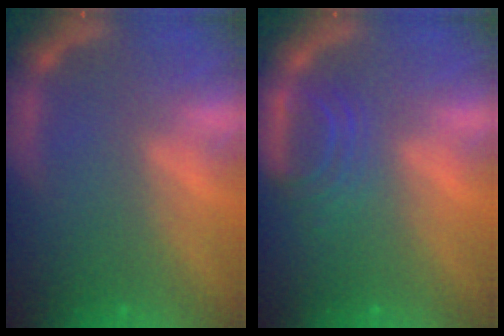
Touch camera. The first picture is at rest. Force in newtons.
{"total": 3.5}